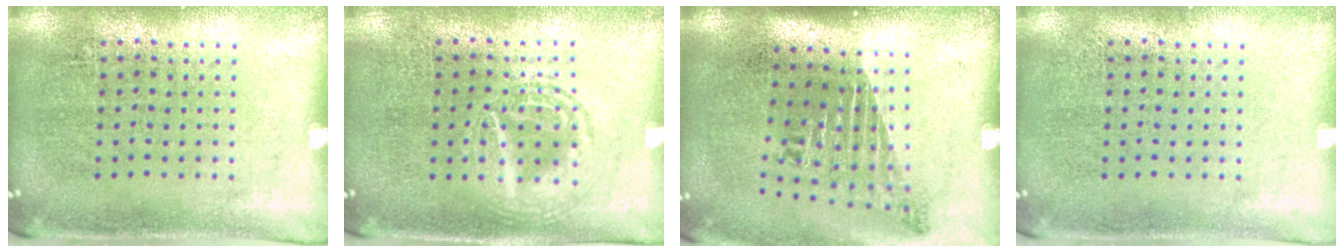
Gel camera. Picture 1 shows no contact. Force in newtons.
{"total": 2.6, "press": 2.6, "slide": 0.3}
{"total": 1.8, "press": 1.2, "slide": 1.3}
{"total": 0.0}